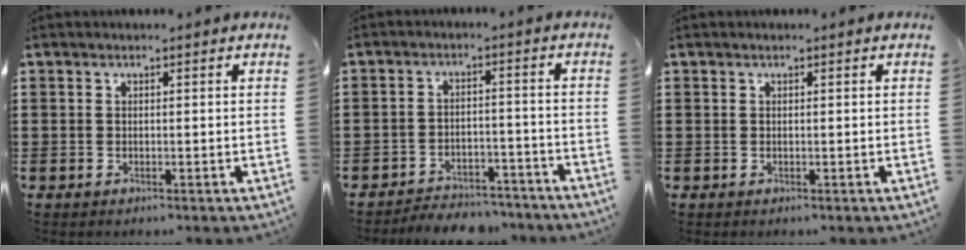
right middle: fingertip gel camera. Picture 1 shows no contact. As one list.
[{"total": 4.6, "force": [-4.5, 0.9, 0.3], "torque": [-0.008, 0.010, -0.096]}, {"total": 0.0}]